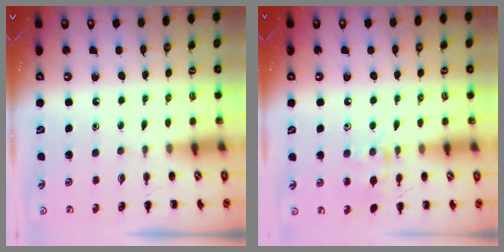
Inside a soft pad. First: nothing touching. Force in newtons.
{"total": 9.6, "press": 9.6, "slide": 0.7}